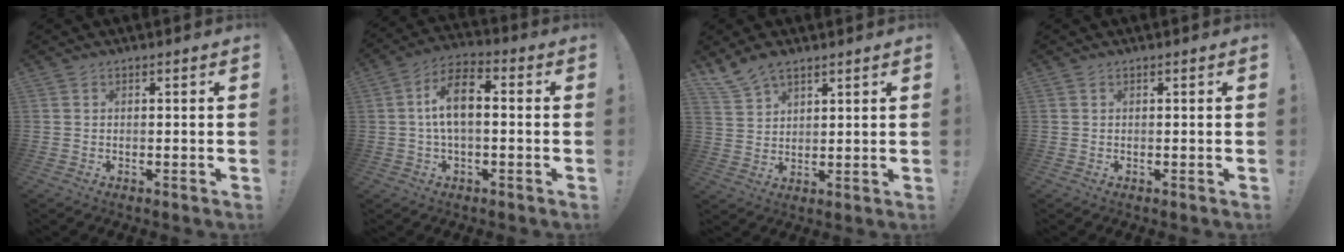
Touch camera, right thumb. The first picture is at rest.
{"total": 10.7, "force": [0.6, 5.1, 9.4], "torque": [-0.167, 0.009, 0.013]}
{"total": 7.4, "force": [5.9, 3.5, 2.8], "torque": [-0.058, -0.030, 0.116]}
{"total": 0.0}